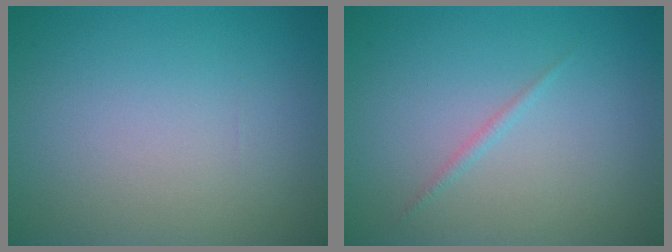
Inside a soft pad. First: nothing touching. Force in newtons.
{"total": 0.6, "press": 0.6, "slide": 0.1}